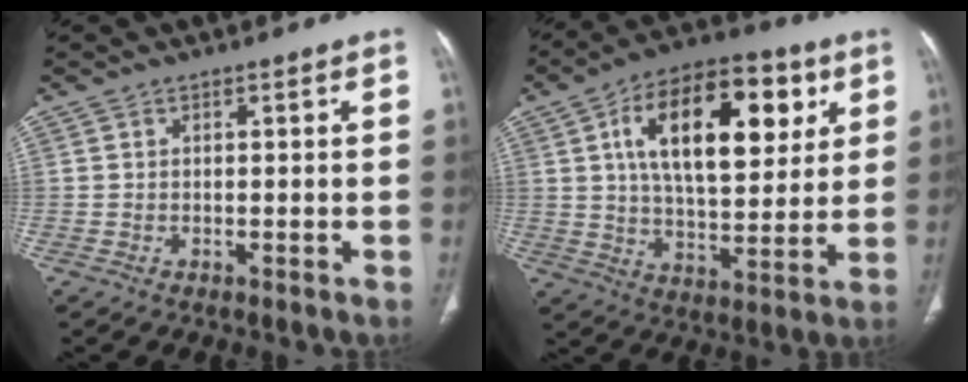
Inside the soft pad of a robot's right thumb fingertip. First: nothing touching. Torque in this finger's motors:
{"motor_torque": [0.62, 1.94, 1.12, -0.02, 0.18]}